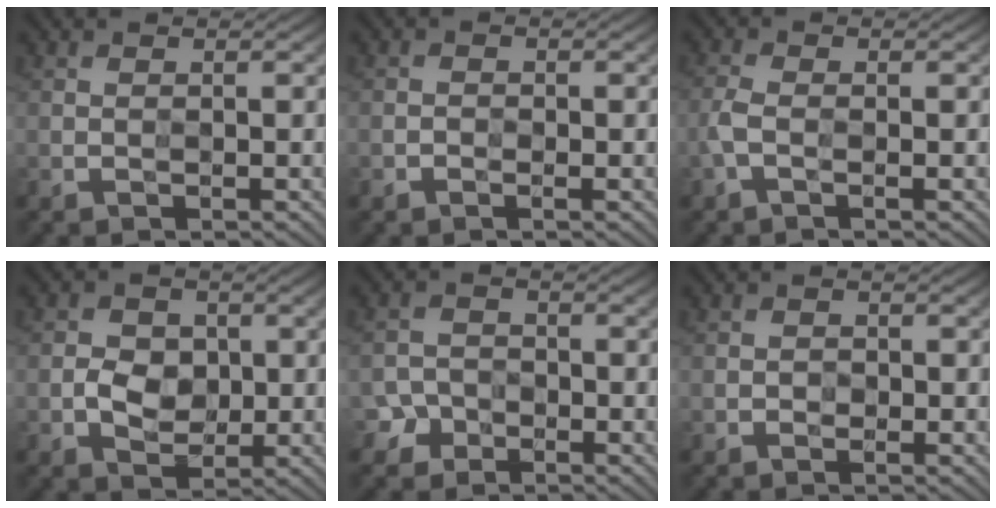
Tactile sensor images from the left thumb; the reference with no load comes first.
{"total": 0.9, "force": [-0.8, 0.4, -0.2], "torque": [0.014, -0.001, -0.015]}
{"total": 2.6, "force": [-1.4, 1.2, 1.8], "torque": [-0.043, -0.001, -0.029]}
{"total": 3.6, "force": [-0.3, 3.2, 1.5], "torque": [-0.023, 0.001, -0.009]}
{"total": 3.0, "force": [-2.0, 2.2, -0.3], "torque": [0.014, -0.002, -0.046]}
{"total": 1.0, "force": [-0.5, 0.9, 0.1], "torque": [0.009, 0.000, -0.011]}